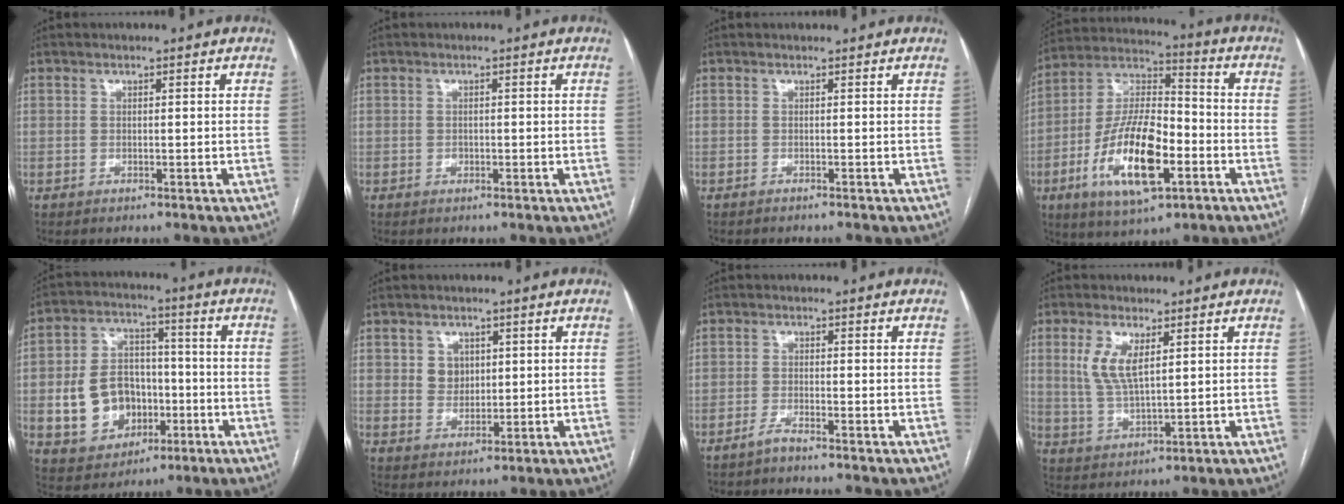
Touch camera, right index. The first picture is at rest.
{"total": 0.7, "force": [-0.3, 0.6, 0.3], "torque": [-0.005, 0.002, -0.004]}
{"total": 0.5, "force": [-0.1, 0.2, 0.5], "torque": [-0.015, 0.013, 0.000]}
{"total": 17.2, "force": [-6.1, 5.9, 15.0], "torque": [-0.302, -0.001, -0.103]}
{"total": 12.2, "force": [-2.6, 9.5, 7.3], "torque": [-0.153, 0.027, -0.030]}
{"total": 3.7, "force": [1.2, 3.2, 1.5], "torque": [-0.023, 0.004, 0.024]}
{"total": 1.7, "force": [-1.6, -0.3, 0.6], "torque": [-0.019, -0.001, -0.033]}
{"total": 6.4, "force": [2.3, 2.2, 5.5], "torque": [-0.122, 0.001, 0.054]}